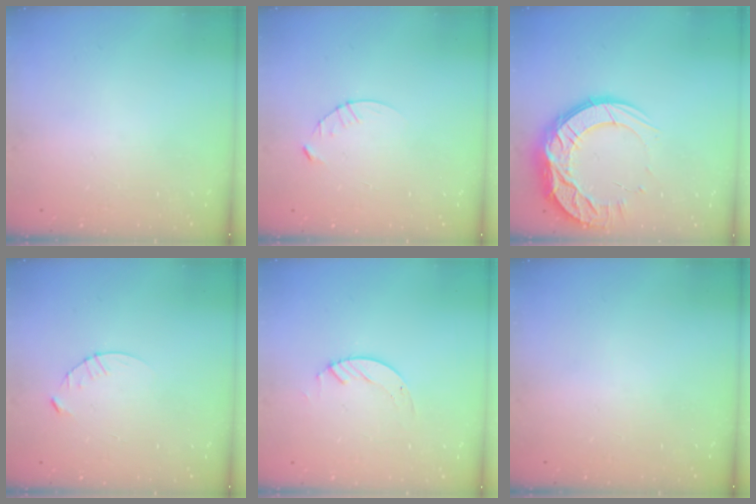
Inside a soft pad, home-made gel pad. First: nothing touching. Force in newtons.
{"total": 3.9, "press": 3.8, "slide": 0.4}
{"total": 16.5, "press": 16.5, "slide": 1.4}
{"total": 3.9, "press": 3.8, "slide": 0.4}
{"total": 2.1, "press": 2.1, "slide": 0.2}
{"total": 0.0}